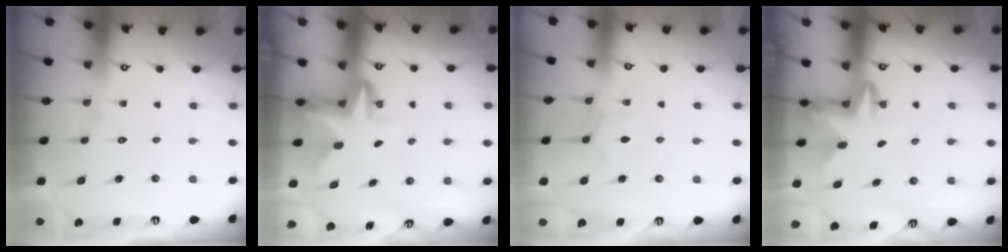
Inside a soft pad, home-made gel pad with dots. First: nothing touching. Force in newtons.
{"total": 3.0, "press": 2.9, "slide": 0.5}
{"total": 4.6, "press": 4.6, "slide": 0.5}
{"total": 2.8, "press": 2.8, "slide": 0.2}